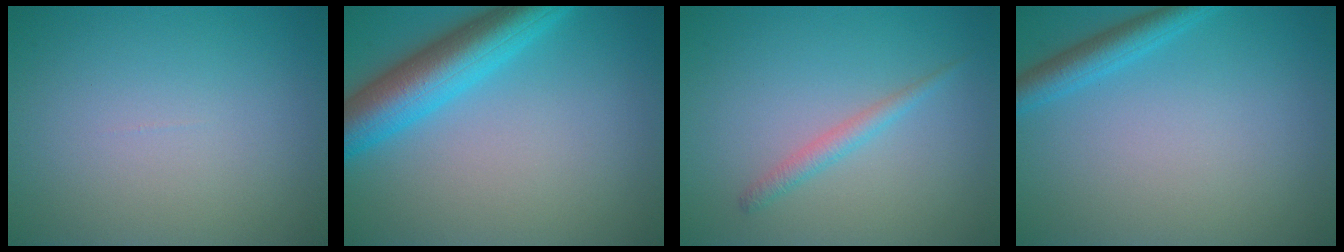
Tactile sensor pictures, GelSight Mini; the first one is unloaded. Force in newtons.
{"total": 7.1, "press": 7.0, "slide": 0.3}
{"total": 1.4, "press": 1.4, "slide": 0.1}
{"total": 2.7, "press": 2.7, "slide": 0.2}